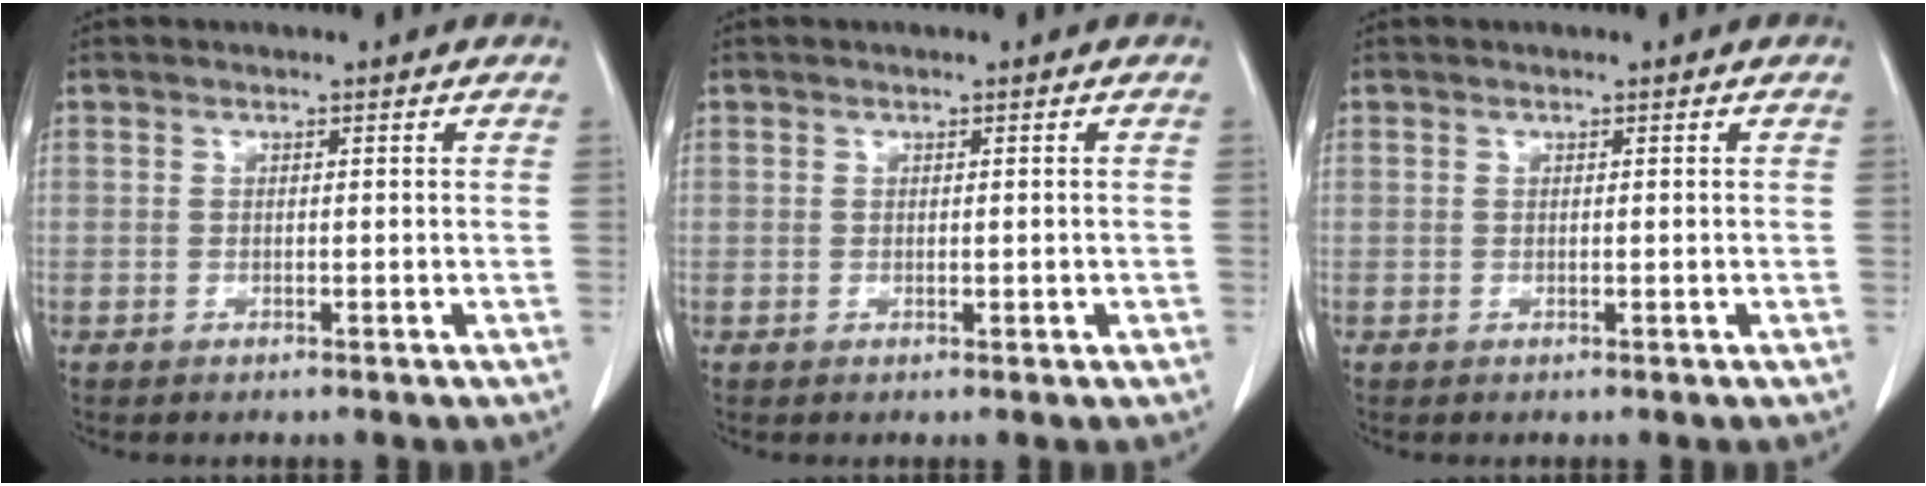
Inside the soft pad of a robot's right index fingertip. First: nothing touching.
{"total": 0.7, "force": [0.0, 0.6, 0.4], "torque": [-0.006, 0.000, 0.002]}
{"total": 0.0}